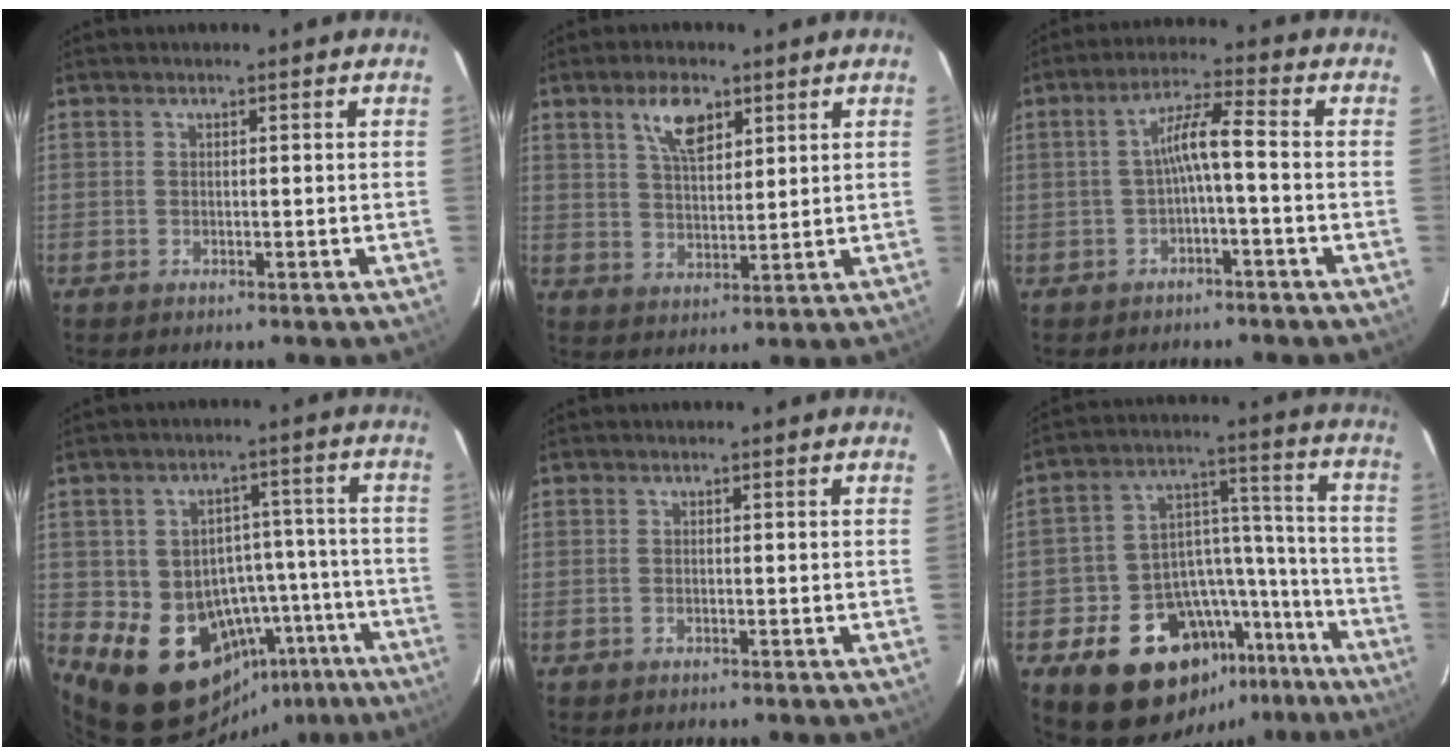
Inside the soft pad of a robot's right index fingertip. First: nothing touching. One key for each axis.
{"total": 7.1, "fx": 3.9, "fy": 3.1, "fz": 5.0, "tx": -0.088, "ty": 0.008, "tz": 0.074}
{"total": 5.1, "fx": -1.5, "fy": 0.0, "fz": 4.9, "tx": -0.102, "ty": 0.012, "tz": -0.024}
{"total": 18.0, "fx": -9.8, "fy": 13.5, "fz": 6.9, "tx": -0.115, "ty": 0.043, "tz": -0.103}
{"total": 0.0}
{"total": 19.6, "fx": -13.6, "fy": 12.3, "fz": 7.0, "tx": -0.127, "ty": 0.072, "tz": -0.181}